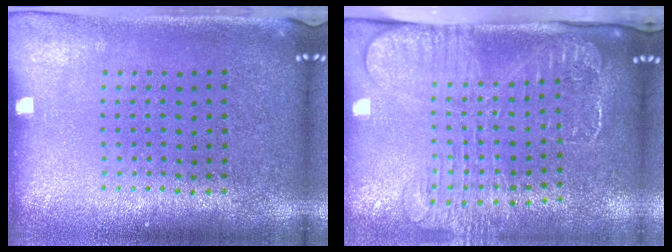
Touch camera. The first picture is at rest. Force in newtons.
{"total": 2.6, "press": 2.0, "slide": 1.7}